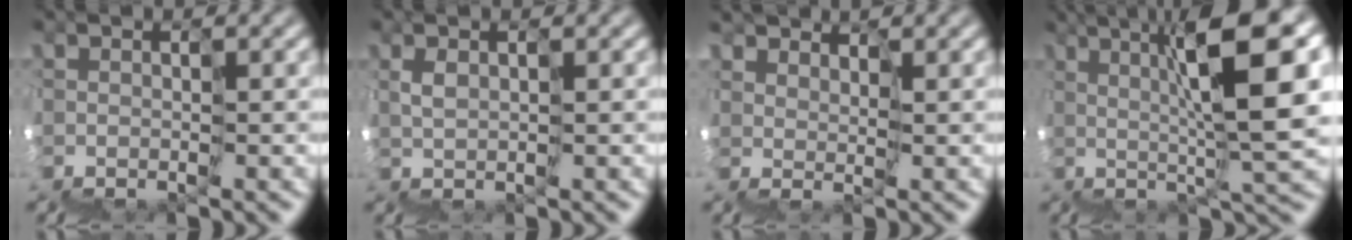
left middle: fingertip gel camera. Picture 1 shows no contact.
{"total": 1.0, "force": [0.8, -0.6, 0.3], "torque": [-0.016, 0.012, 0.014]}
{"total": 2.9, "force": [2.8, -0.2, -0.8], "torque": [0.011, 0.016, 0.054]}
{"total": 8.4, "force": [3.1, -0.5, 7.8], "torque": [-0.107, 0.036, 0.053]}